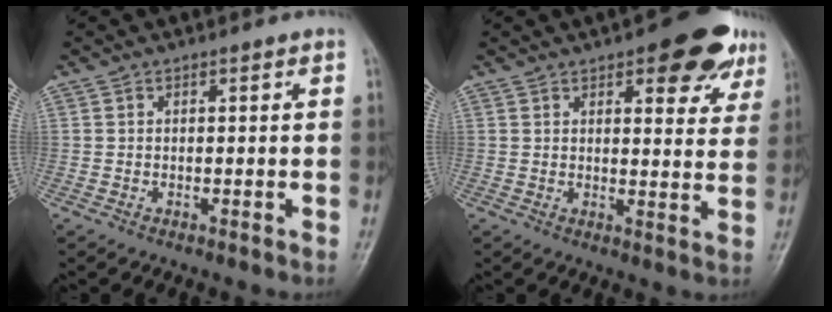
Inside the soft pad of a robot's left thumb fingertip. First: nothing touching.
{"total": 11.9, "force": [6.6, 4.9, 8.5], "torque": [-0.058, -0.023, 0.079]}